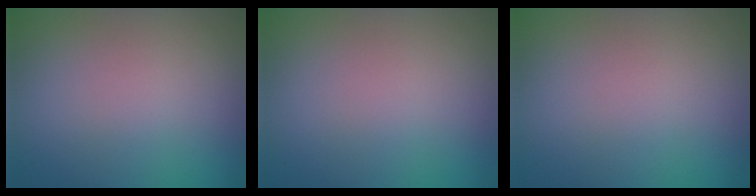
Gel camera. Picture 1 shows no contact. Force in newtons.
{"total": 0.0}
{"total": 0.0}